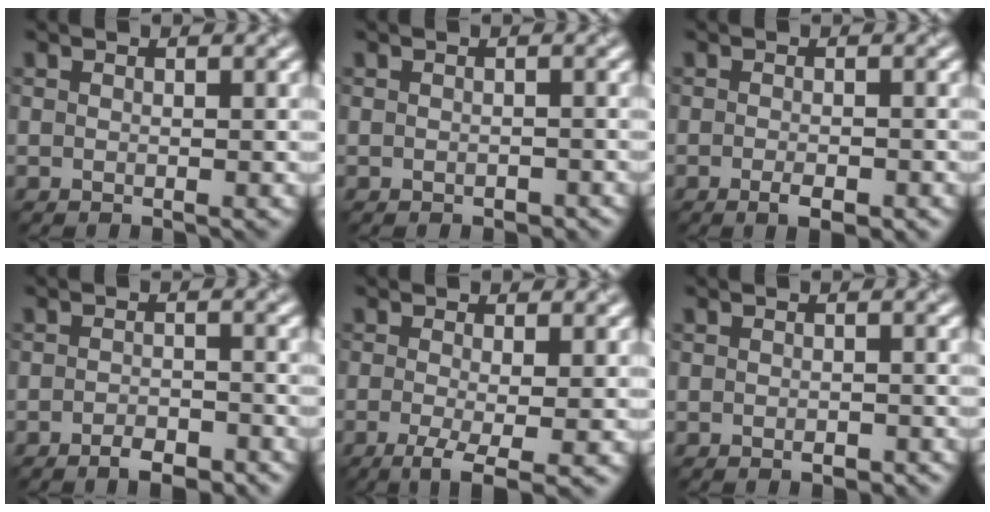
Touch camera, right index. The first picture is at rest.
{"total": 0.6, "force": [-0.4, 0.4, 0.3], "torque": [-0.003, -0.004, -0.004]}
{"total": 2.1, "force": [-1.1, 0.6, 1.7], "torque": [-0.026, -0.004, -0.017]}
{"total": 2.5, "force": [-1.8, 0.9, 1.5], "torque": [-0.021, 0.002, -0.031]}
{"total": 3.9, "force": [-1.3, 0.9, 3.6], "torque": [-0.066, -0.010, -0.025]}
{"total": 0.9, "force": [-0.6, 0.4, 0.6], "torque": [-0.008, -0.002, -0.007]}